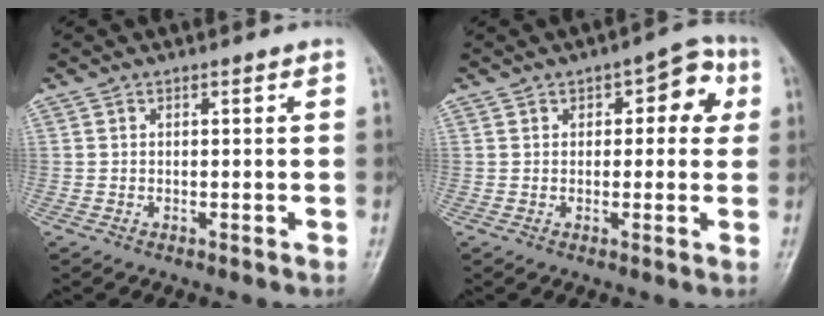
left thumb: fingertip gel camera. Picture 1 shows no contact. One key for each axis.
{"total": 7.1, "fx": 2.1, "fy": 4.0, "fz": 5.5, "tx": -0.029, "ty": 0.010, "tz": 0.017}